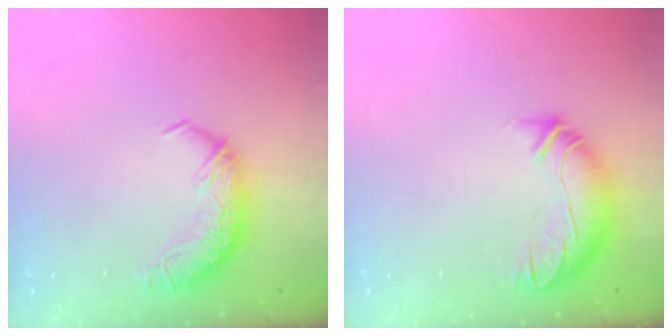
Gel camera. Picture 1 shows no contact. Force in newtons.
{"total": 3.4, "press": 2.1, "slide": 2.7}